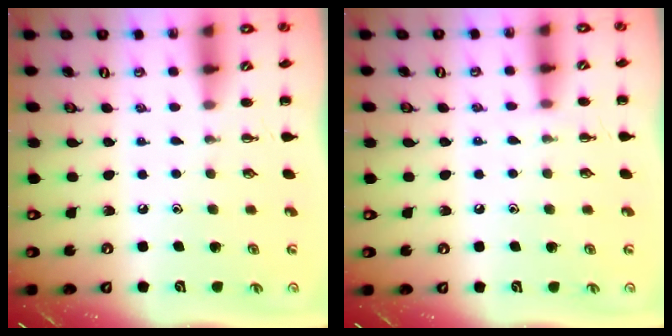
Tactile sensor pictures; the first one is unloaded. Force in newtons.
{"total": 6.6, "press": 6.2, "slide": 2.1}